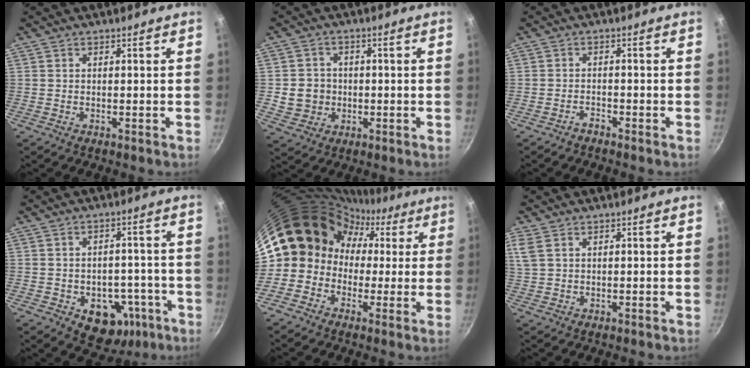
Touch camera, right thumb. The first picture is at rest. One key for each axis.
{"total": 6.3, "fx": -0.5, "fy": 6.0, "fz": 2.0, "tx": -0.005, "ty": 0.014, "tz": -0.002}
{"total": 1.3, "fx": -1.3, "fy": 0.2, "fz": 0.1, "tx": 0.002, "ty": 0.020, "tz": -0.022}
{"total": 11.3, "fx": -4.5, "fy": 8.4, "fz": 6.2, "tx": -0.038, "ty": 0.030, "tz": -0.042}
{"total": 14.4, "fx": 1.6, "fy": 13.3, "fz": 5.2, "tx": -0.048, "ty": 0.046, "tz": 0.002}
{"total": 4.7, "fx": 2.4, "fy": 2.8, "fz": 3.0, "tx": -0.070, "ty": 0.009, "tz": 0.051}